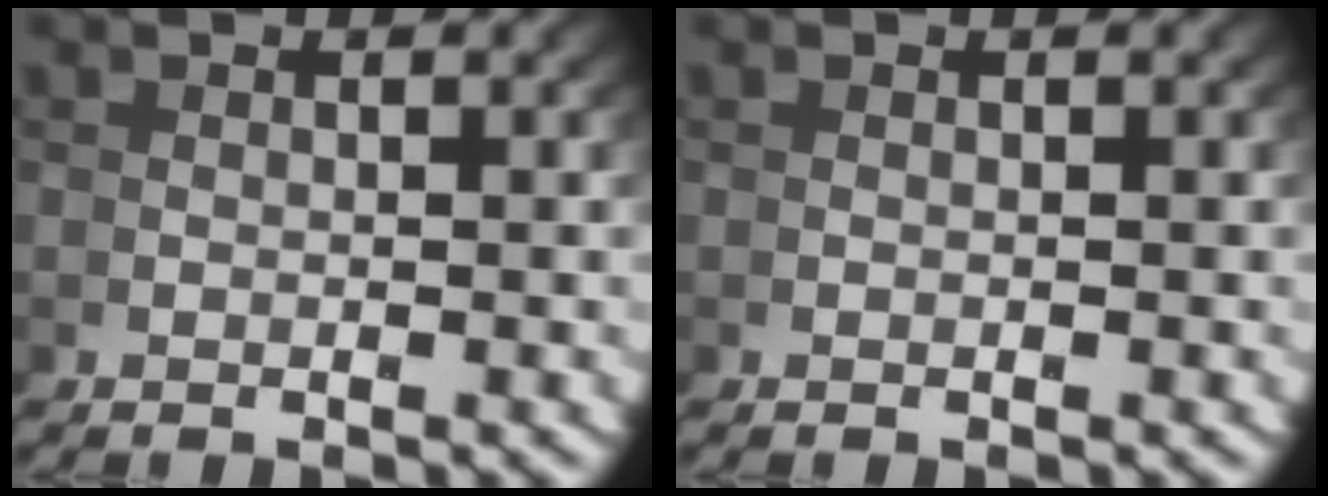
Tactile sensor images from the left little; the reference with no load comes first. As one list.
[{"total": 0.0}]